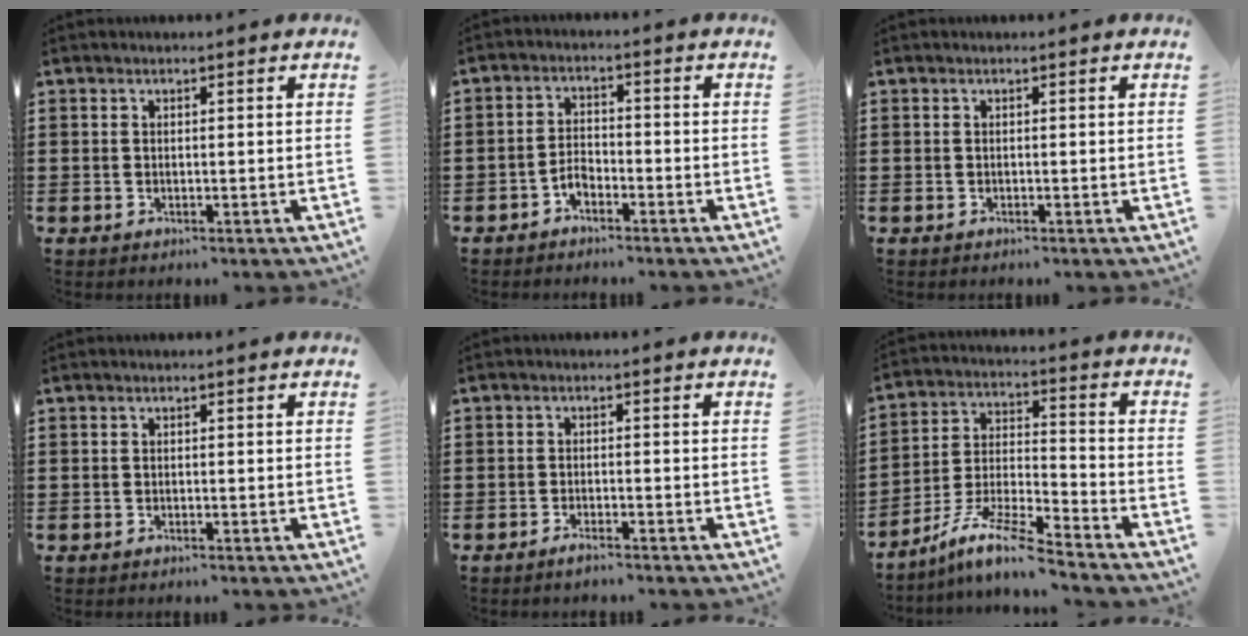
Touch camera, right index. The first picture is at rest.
{"total": 2.6, "force": [-1.9, 1.4, 1.1], "torque": [-0.025, 0.007, -0.040]}
{"total": 0.0}
{"total": 0.0}
{"total": 1.5, "force": [-1.4, -0.1, 0.7], "torque": [-0.014, -0.006, -0.024]}
{"total": 9.6, "force": [-8.1, 0.3, 5.1], "torque": [-0.107, 0.002, -0.162]}